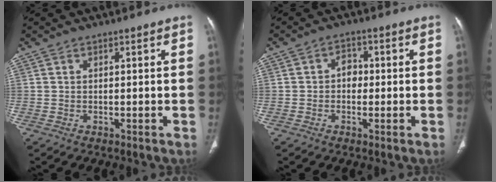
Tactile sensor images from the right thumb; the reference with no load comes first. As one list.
[{"total": 3.3, "force": [-0.2, 2.5, 2.1], "torque": [-0.013, 0.008, -0.012]}]